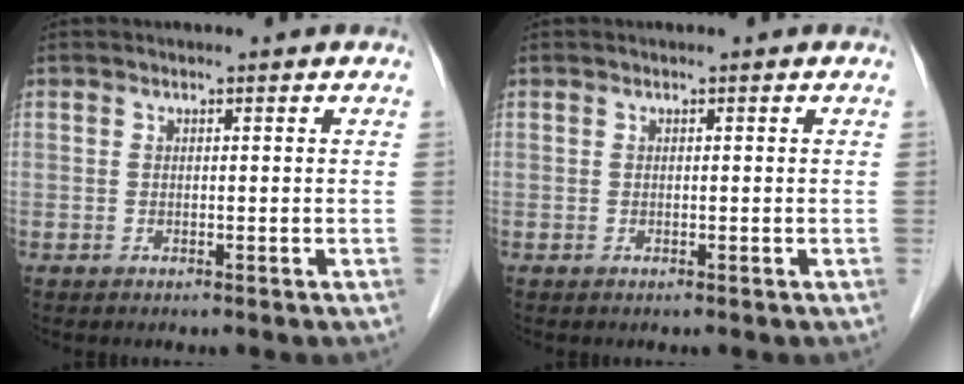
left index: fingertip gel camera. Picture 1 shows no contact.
{"total": 0.0}